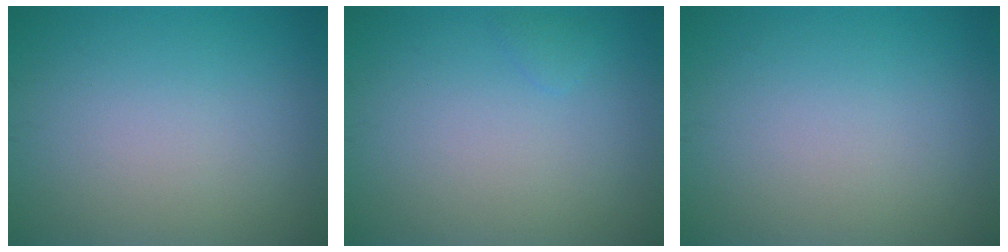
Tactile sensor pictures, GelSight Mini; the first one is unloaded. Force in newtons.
{"total": 0.6, "press": 0.6, "slide": 0.0}
{"total": 0.0}